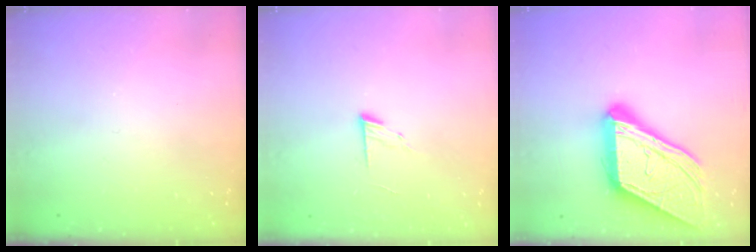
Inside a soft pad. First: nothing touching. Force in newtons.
{"total": 7.7, "press": 7.7, "slide": 0.8}
{"total": 20.1, "press": 20.1, "slide": 1.8}